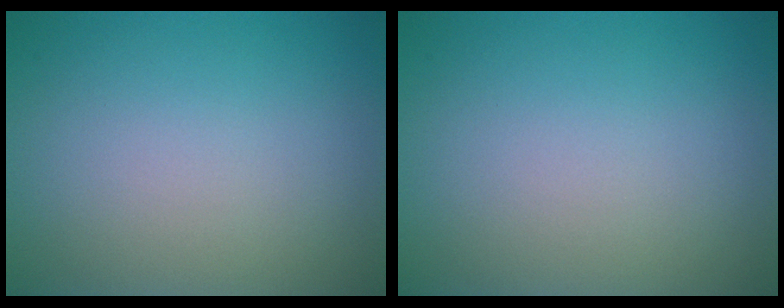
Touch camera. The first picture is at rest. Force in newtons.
{"total": 0.0}